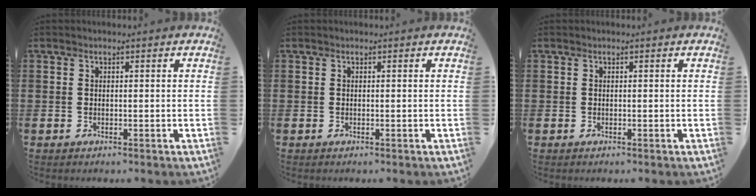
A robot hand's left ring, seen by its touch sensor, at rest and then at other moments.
{"total": 0.0}
{"total": 0.0}